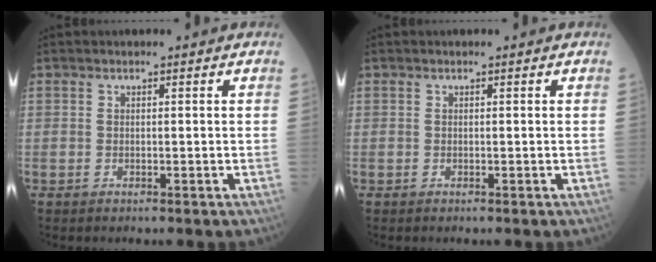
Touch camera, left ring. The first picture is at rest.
{"total": 0.0}